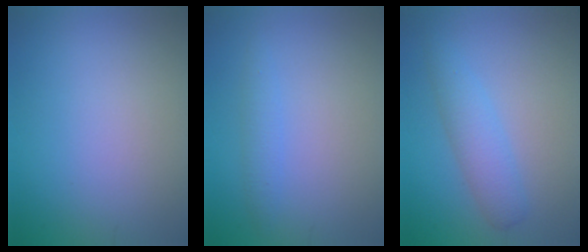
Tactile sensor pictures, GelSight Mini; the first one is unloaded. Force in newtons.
{"total": 1.4, "press": 1.4, "slide": 0.1}
{"total": 3.0, "press": 3.0, "slide": 0.1}